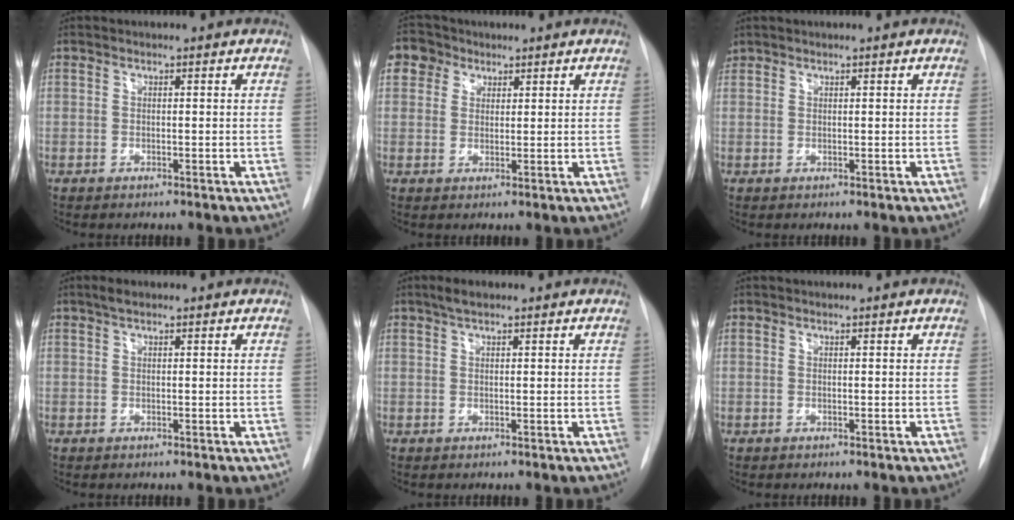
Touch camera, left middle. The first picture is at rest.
{"total": 4.5, "force": [2.3, 3.7, 0.8], "torque": [-0.017, 0.016, 0.042]}
{"total": 0.9, "force": [0.7, 0.4, 0.0], "torque": [-0.003, 0.015, 0.016]}
{"total": 1.3, "force": [0.9, 0.4, 0.8], "torque": [-0.017, 0.012, 0.015]}
{"total": 1.9, "force": [1.3, 0.6, 1.3], "torque": [-0.026, 0.010, 0.023]}
{"total": 0.0}